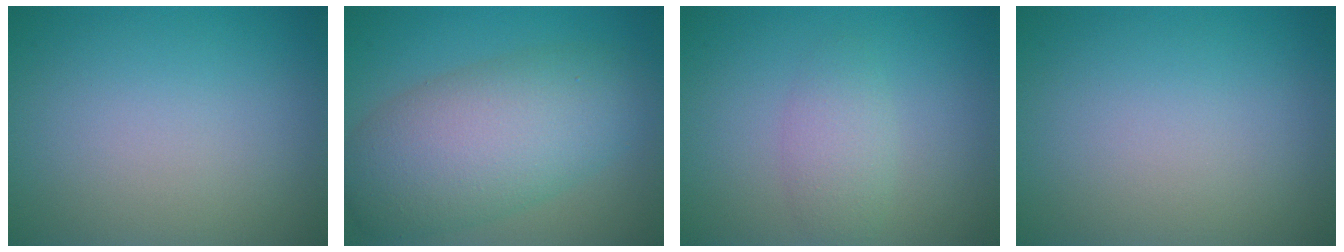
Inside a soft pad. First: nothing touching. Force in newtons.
{"total": 8.9, "press": 8.9, "slide": 0.1}
{"total": 1.2, "press": 1.2, "slide": 0.2}
{"total": 0.0}